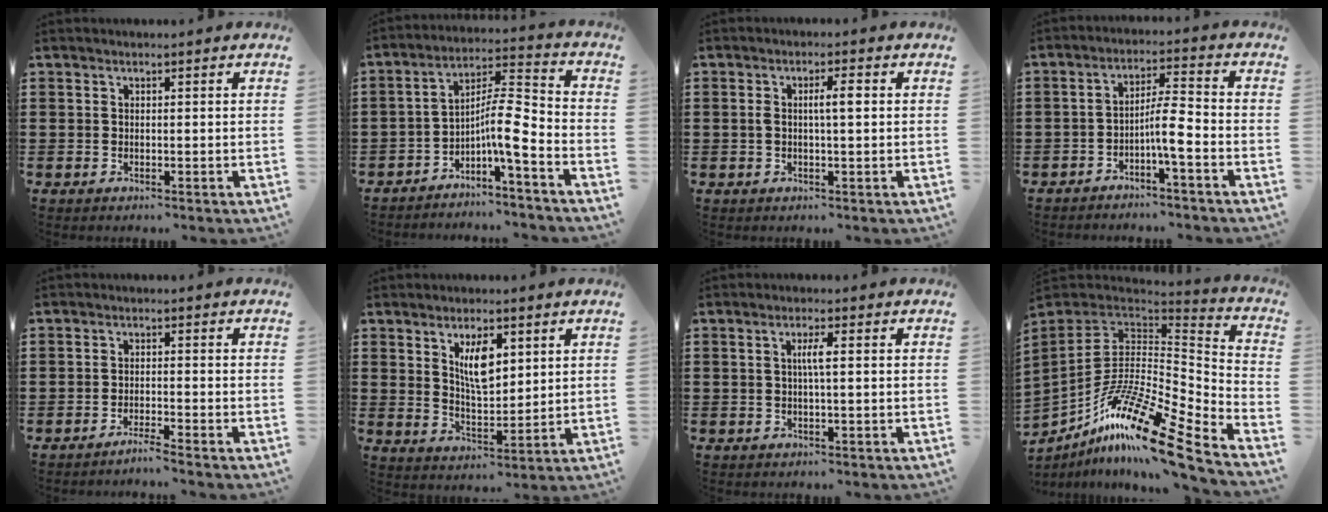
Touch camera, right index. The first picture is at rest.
{"total": 7.7, "force": [-3.4, 1.1, 6.8], "torque": [-0.121, -0.013, -0.067]}
{"total": 3.2, "force": [0.3, 0.6, 3.1], "torque": [-0.059, 0.002, 0.002]}
{"total": 5.8, "force": [-2.4, 0.5, 5.2], "torque": [-0.092, 0.004, -0.046]}
{"total": 1.7, "force": [-1.6, -0.4, 0.4], "torque": [-0.010, 0.001, -0.031]}
{"total": 6.5, "force": [2.8, 2.5, 5.2], "torque": [-0.095, 0.000, 0.045]}
{"total": 2.4, "force": [0.1, 0.1, 2.4], "torque": [-0.046, -0.002, -0.001]}
{"total": 17.7, "force": [-11.4, 3.8, 13.0], "torque": [-0.265, 0.014, -0.214]}